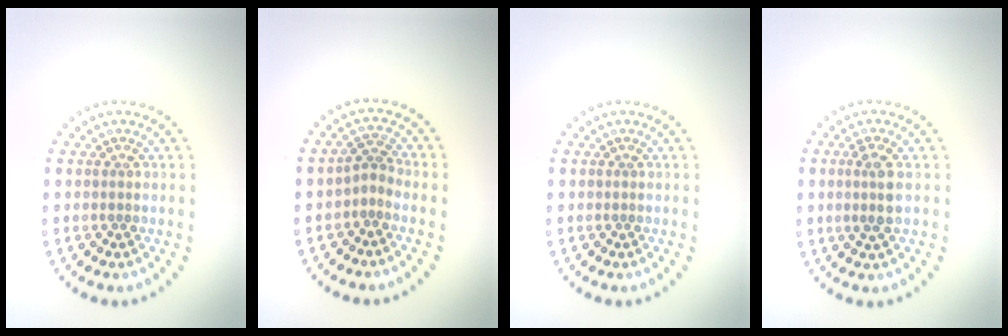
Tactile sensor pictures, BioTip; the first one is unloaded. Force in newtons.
{"total": 1.8, "press": 1.1, "slide": 1.3}
{"total": 0.0}
{"total": 2.1, "press": 2.0, "slide": 0.8}